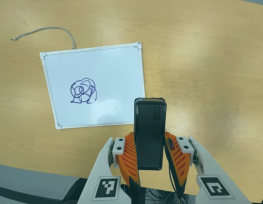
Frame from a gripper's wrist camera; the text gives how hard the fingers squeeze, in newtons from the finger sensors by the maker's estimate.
{"total": 4.4, "left": 2.9, "right": 5.9}